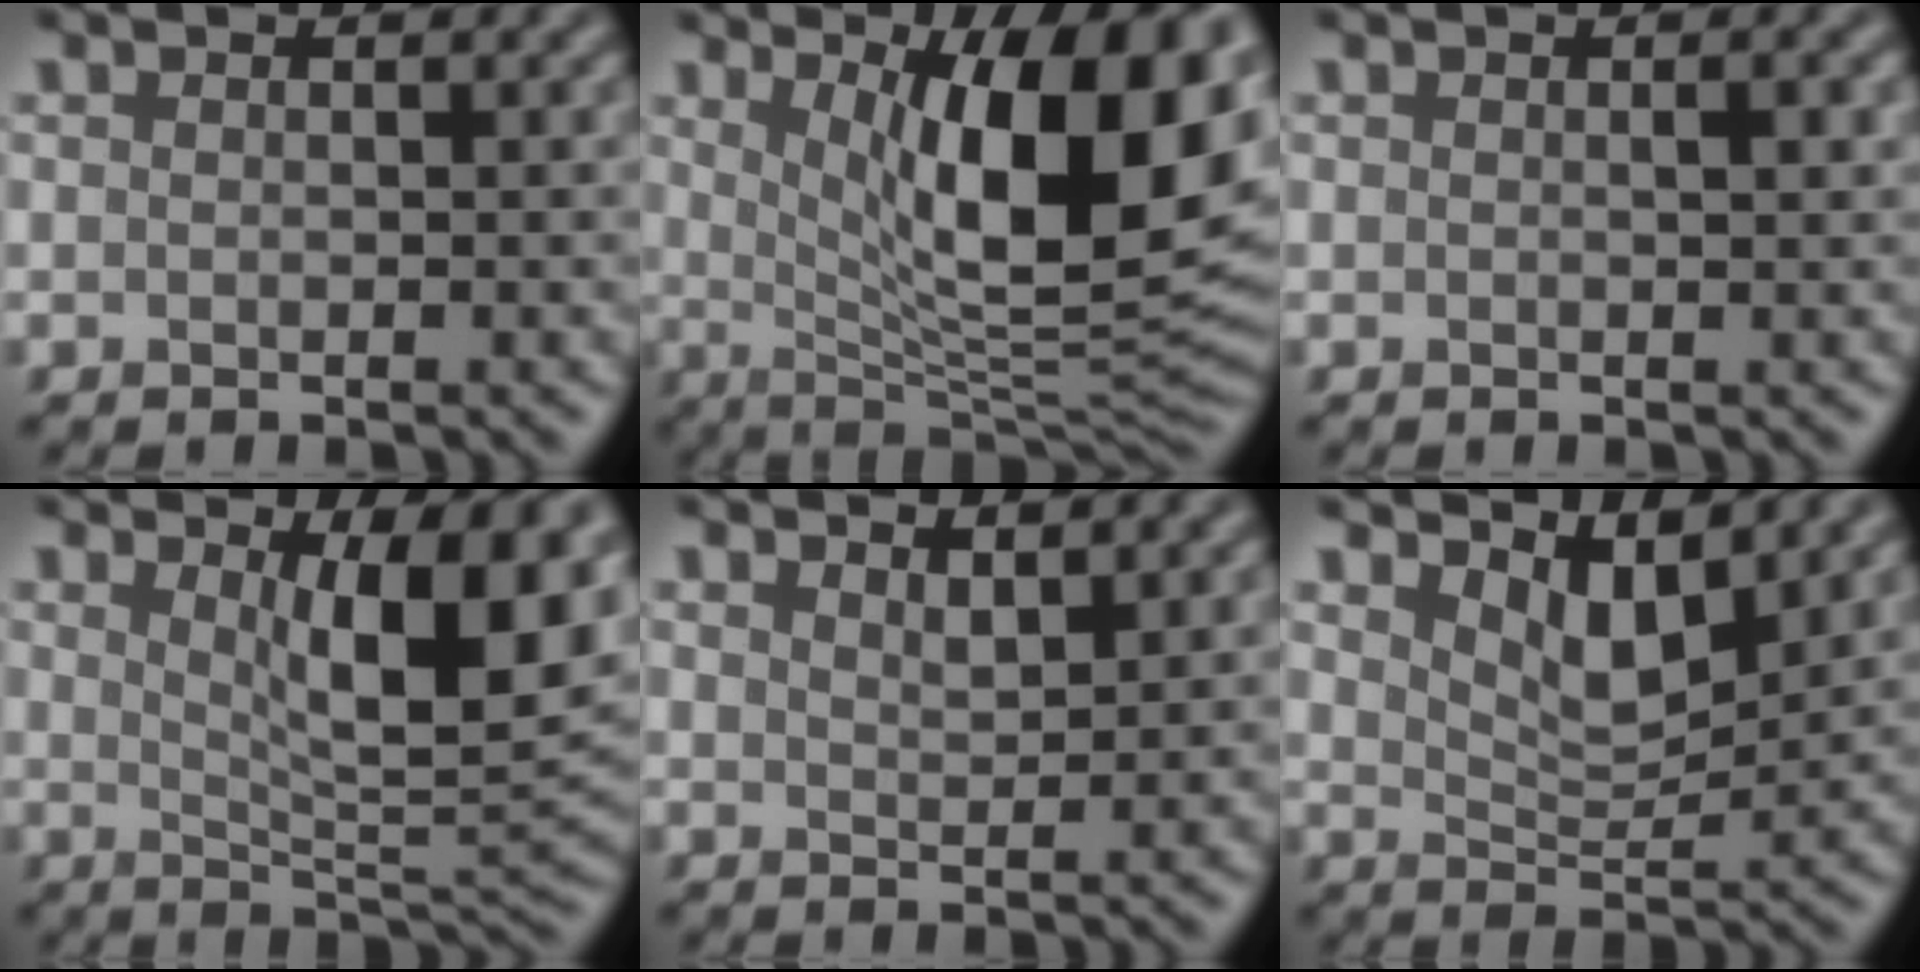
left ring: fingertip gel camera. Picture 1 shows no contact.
{"total": 14.5, "force": [3.9, 4.8, 13.1], "torque": [-0.155, -0.008, 0.058]}
{"total": 0.8, "force": [0.2, 0.1, 0.8], "torque": [-0.011, 0.001, 0.002]}
{"total": 9.9, "force": [3.2, 2.7, 8.9], "torque": [-0.119, -0.003, 0.054]}
{"total": 1.6, "force": [1.5, 0.2, 0.6], "torque": [-0.010, 0.000, 0.026]}
{"total": 3.6, "force": [2.6, 1.2, 2.2], "torque": [-0.049, -0.011, 0.044]}